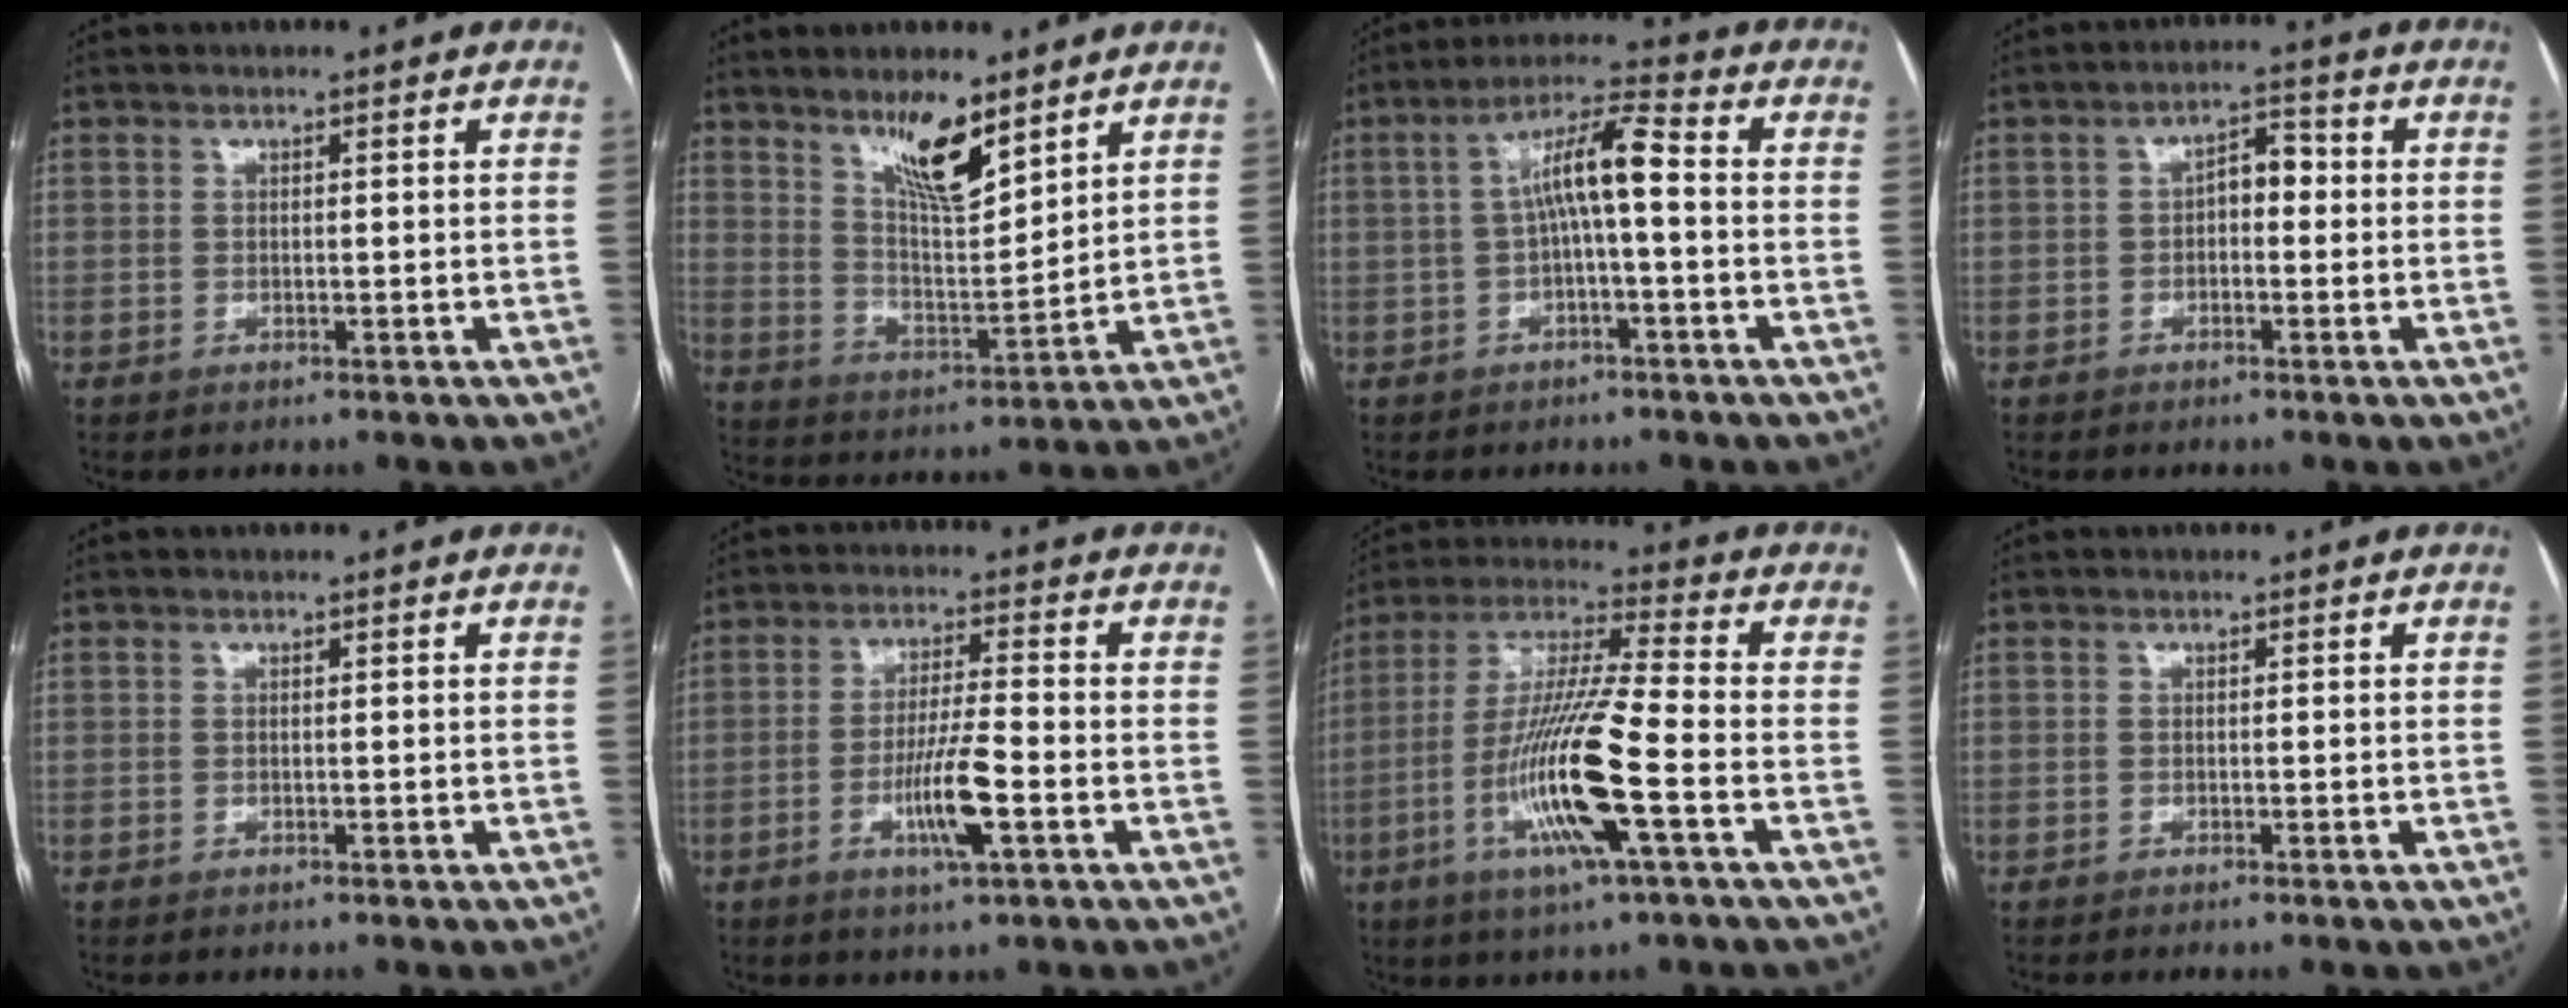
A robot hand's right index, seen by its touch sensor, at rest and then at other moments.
{"total": 9.4, "force": [6.6, 2.0, 6.4], "torque": [-0.117, -0.008, 0.123]}
{"total": 7.8, "force": [-0.1, 1.0, 7.7], "torque": [-0.139, 0.030, -0.003]}
{"total": 3.9, "force": [-0.2, 2.0, 3.3], "torque": [-0.050, 0.022, -0.007]}
{"total": 0.0}
{"total": 7.9, "force": [-2.9, 0.2, 7.3], "torque": [-0.139, -0.008, -0.053]}
{"total": 15.8, "force": [-5.2, 0.3, 14.9], "torque": [-0.302, -0.011, -0.102]}
{"total": 0.9, "force": [-0.7, -0.3, 0.5], "torque": [-0.009, 0.002, -0.013]}